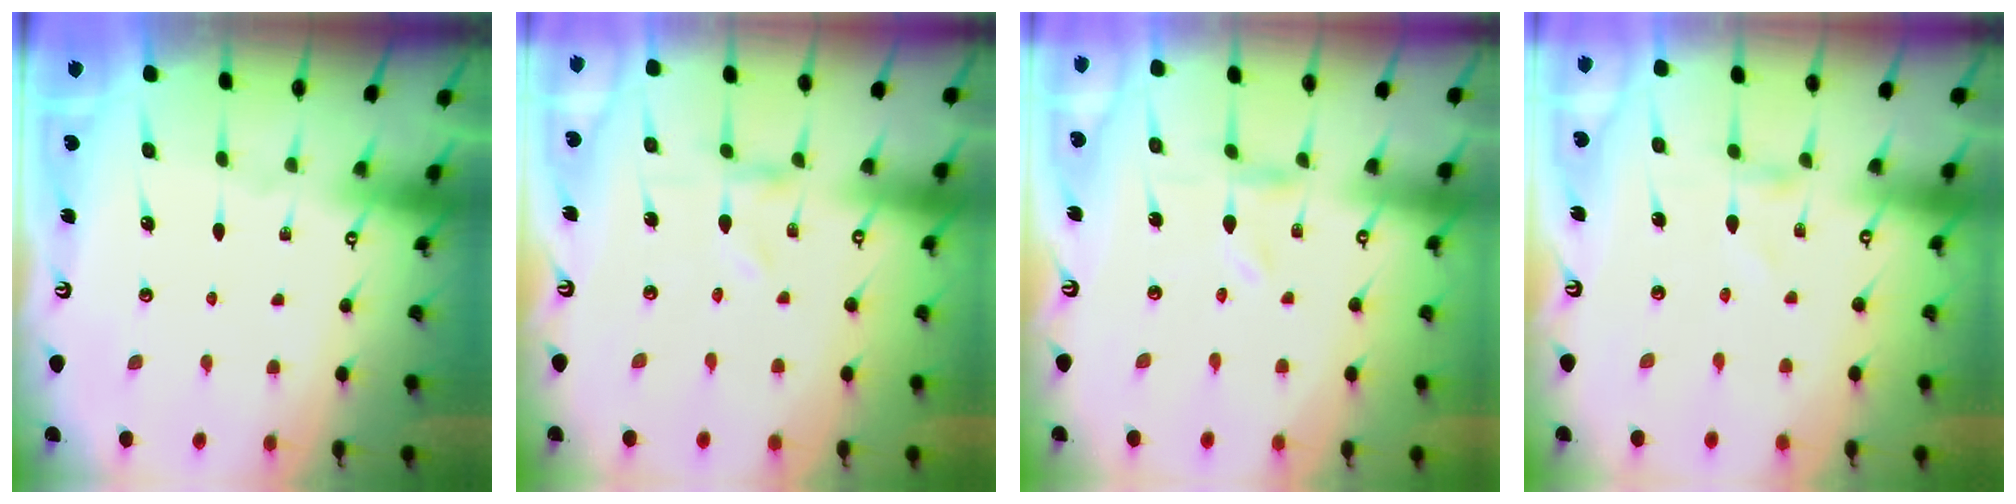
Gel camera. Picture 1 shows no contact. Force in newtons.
{"total": 0.0}
{"total": 0.0}
{"total": 0.0}